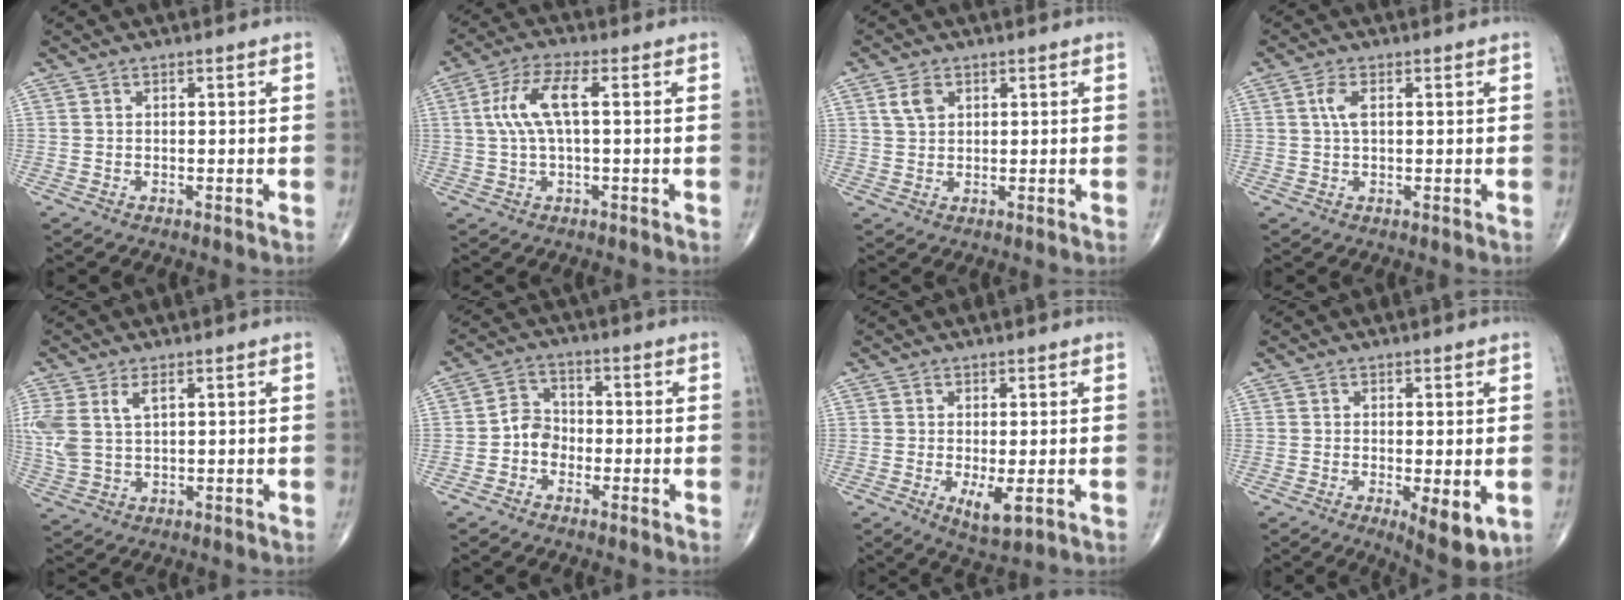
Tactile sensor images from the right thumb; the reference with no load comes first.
{"total": 8.1, "force": [1.2, 2.6, 7.6], "torque": [-0.173, 0.022, 0.022]}
{"total": 3.3, "force": [1.4, 2.3, 2.0], "torque": [-0.033, -0.001, 0.030]}
{"total": 2.9, "force": [0.7, 1.2, 2.6], "torque": [-0.059, 0.005, 0.014]}
{"total": 7.7, "force": [2.6, 4.1, 6.0], "torque": [-0.150, 0.006, 0.060]}
{"total": 4.5, "force": [-1.6, 3.7, 2.0], "torque": [-0.013, 0.022, -0.041]}
{"total": 4.5, "force": [-0.9, 1.4, 4.1], "torque": [-0.069, -0.015, -0.010]}
{"total": 6.5, "force": [-1.4, 2.1, 6.0], "torque": [-0.084, -0.020, -0.017]}